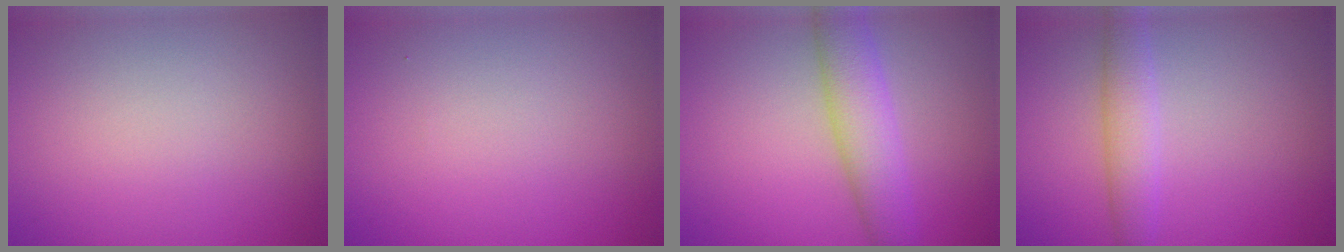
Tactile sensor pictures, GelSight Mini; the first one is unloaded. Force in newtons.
{"total": 0.0}
{"total": 4.7, "press": 4.7, "slide": 0.1}
{"total": 3.0, "press": 3.0, "slide": 0.0}